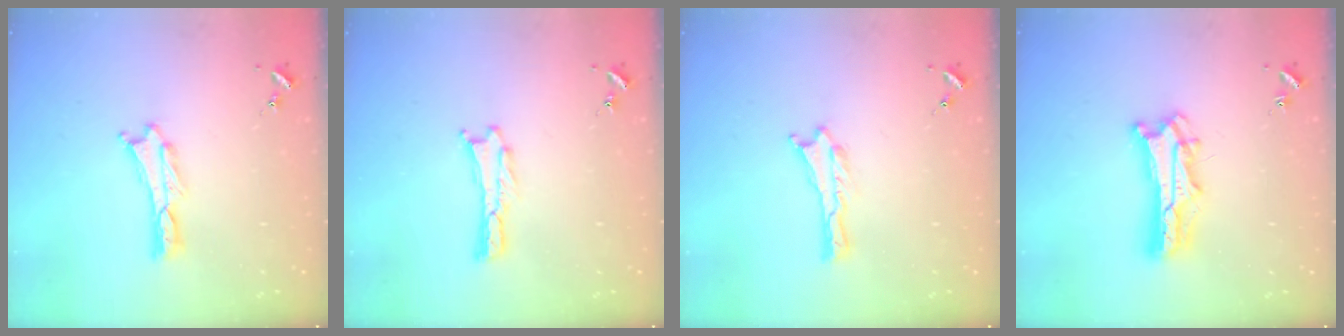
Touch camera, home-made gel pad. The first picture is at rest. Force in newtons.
{"total": 0.0}
{"total": 0.0}
{"total": 7.6, "press": 7.5, "slide": 0.7}